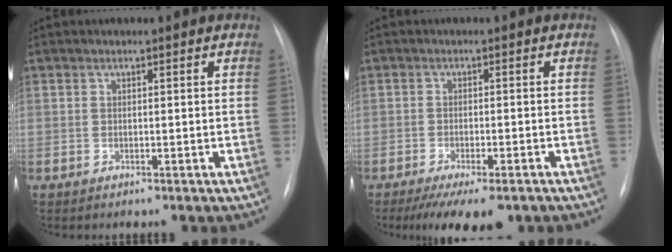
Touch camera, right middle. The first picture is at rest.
{"total": 9.5, "force": [-7.0, 2.7, 5.9], "torque": [-0.078, -0.013, -0.100]}